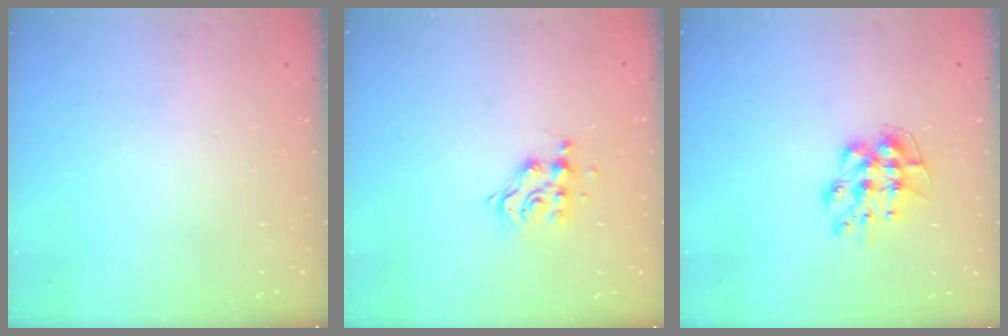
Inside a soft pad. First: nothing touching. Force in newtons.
{"total": 9.2, "press": 9.2, "slide": 0.8}
{"total": 9.2, "press": 9.2, "slide": 0.9}